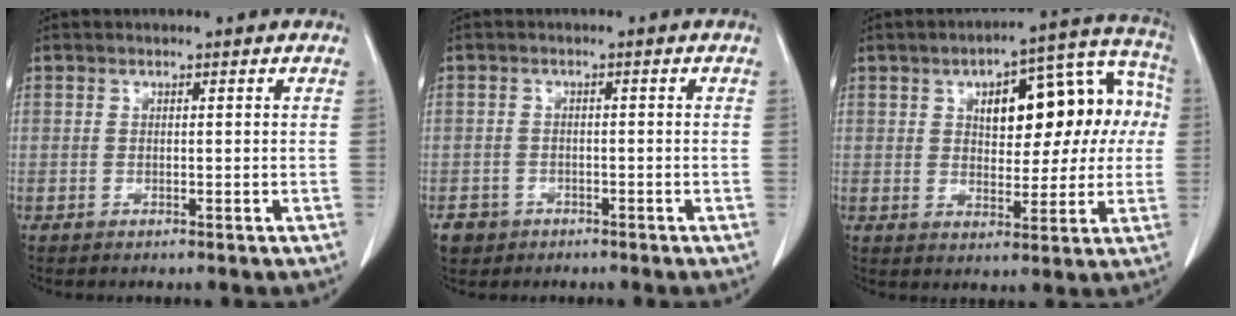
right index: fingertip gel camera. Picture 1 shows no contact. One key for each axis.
{"total": 3.0, "fx": -1.7, "fy": 2.4, "fz": 0.0, "tx": -0.002, "ty": 0.010, "tz": -0.030}
{"total": 15.3, "fx": 2.8, "fy": 6.8, "fz": 13.4, "tx": -0.166, "ty": 0.053, "tz": 0.042}